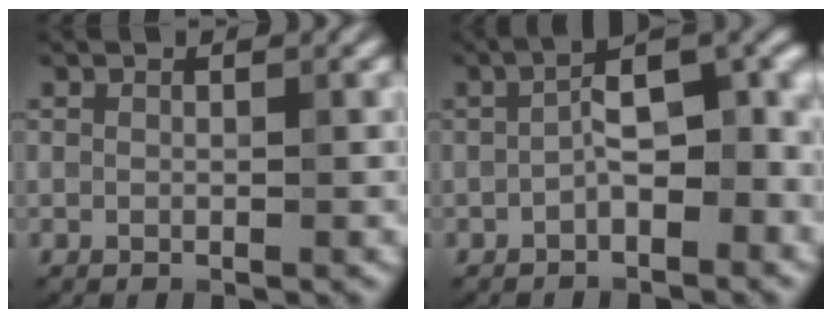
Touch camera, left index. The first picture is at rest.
{"total": 5.7, "force": [-1.4, 2.3, 5.0], "torque": [-0.068, 0.018, -0.034]}